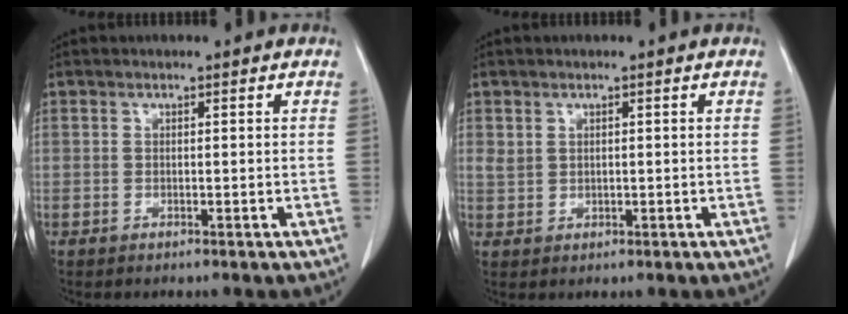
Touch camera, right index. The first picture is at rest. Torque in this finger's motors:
{"motor_torque": [-0.01, 0.07, 0.01, 0.01]}